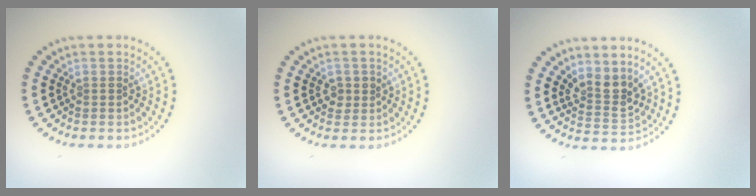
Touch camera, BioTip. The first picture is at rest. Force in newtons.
{"total": 1.3, "press": 1.2, "slide": 0.3}
{"total": 2.7, "press": 2.2, "slide": 1.7}